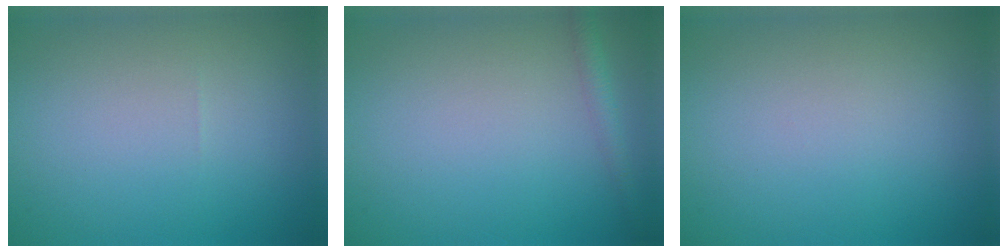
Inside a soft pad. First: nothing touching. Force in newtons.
{"total": 1.5, "press": 1.5, "slide": 0.1}
{"total": 0.0}